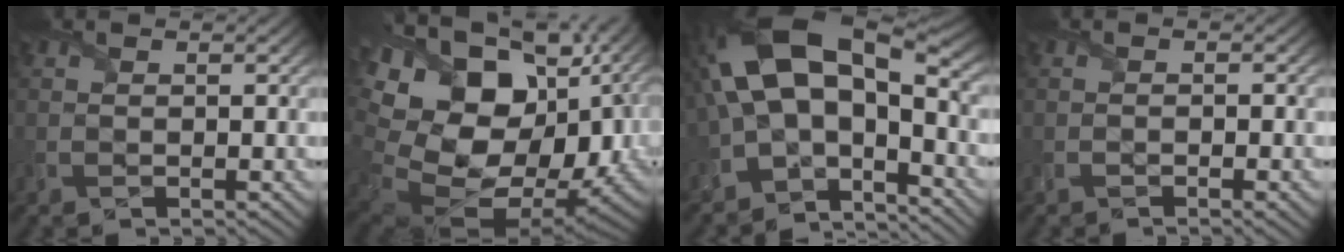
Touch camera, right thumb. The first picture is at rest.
{"total": 22.7, "force": [1.9, 16.1, 15.8], "torque": [-0.338, -0.056, 0.072]}
{"total": 17.0, "force": [-0.6, 8.6, 14.6], "torque": [-0.274, 0.011, -0.011]}
{"total": 1.3, "force": [-0.9, -0.2, 0.8], "torque": [-0.015, -0.003, -0.020]}